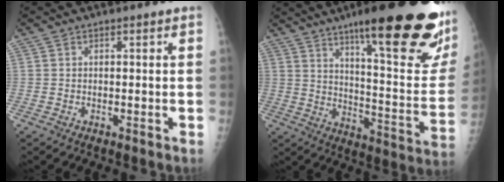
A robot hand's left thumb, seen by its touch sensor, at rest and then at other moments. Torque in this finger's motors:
{"motor_torque": [2.55, 0.93, 1.54, -1.23, 0.46]}